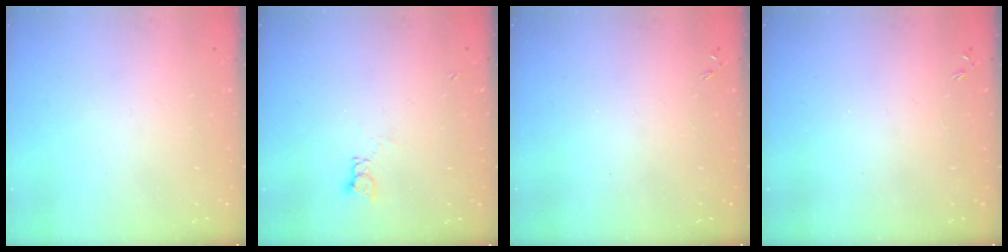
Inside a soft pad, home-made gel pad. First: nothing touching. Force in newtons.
{"total": 2.0, "press": 2.0, "slide": 0.3}
{"total": 0.0}
{"total": 0.0}